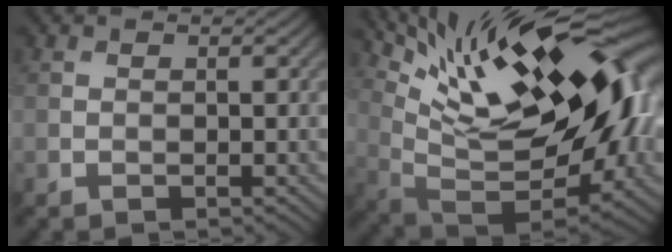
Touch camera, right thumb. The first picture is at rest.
{"total": 20.3, "force": [8.5, 7.9, 16.7], "torque": [-0.268, 0.031, 0.137]}